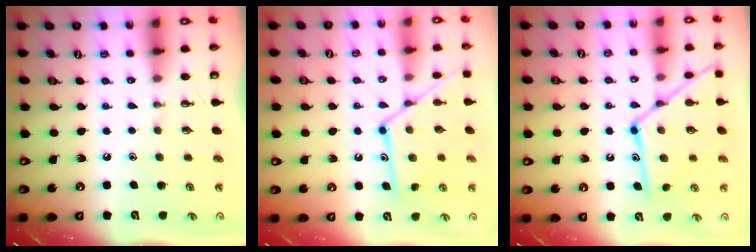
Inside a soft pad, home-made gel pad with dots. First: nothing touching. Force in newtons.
{"total": 12.9, "press": 12.8, "slide": 0.6}
{"total": 16.8, "press": 16.7, "slide": 1.3}